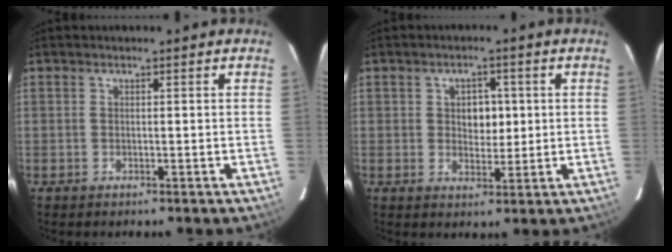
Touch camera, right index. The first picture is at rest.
{"total": 4.5, "force": [0.7, 3.3, 3.1], "torque": [-0.045, 0.008, 0.013]}